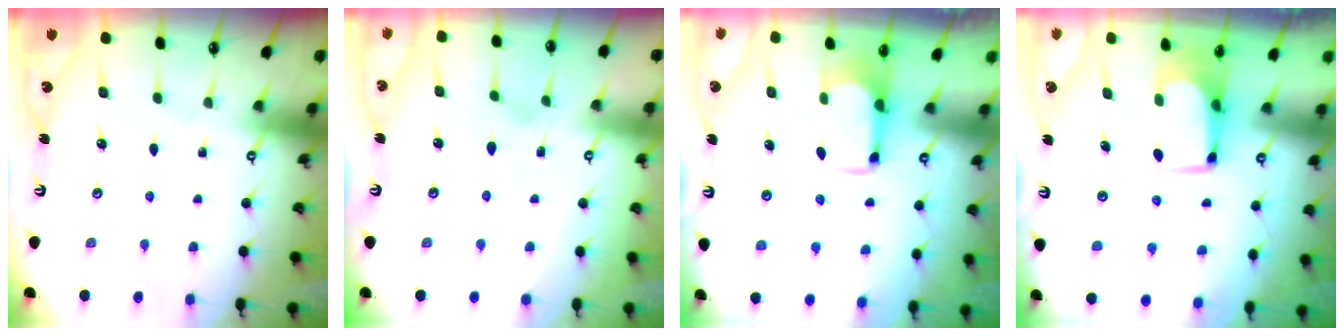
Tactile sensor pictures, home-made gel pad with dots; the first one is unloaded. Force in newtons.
{"total": 2.2, "press": 1.8, "slide": 1.2}
{"total": 2.3, "press": 2.2, "slide": 0.8}
{"total": 1.4, "press": 1.4, "slide": 0.1}